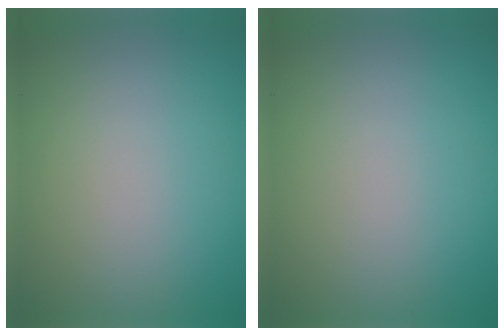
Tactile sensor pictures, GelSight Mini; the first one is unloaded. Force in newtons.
{"total": 0.0}